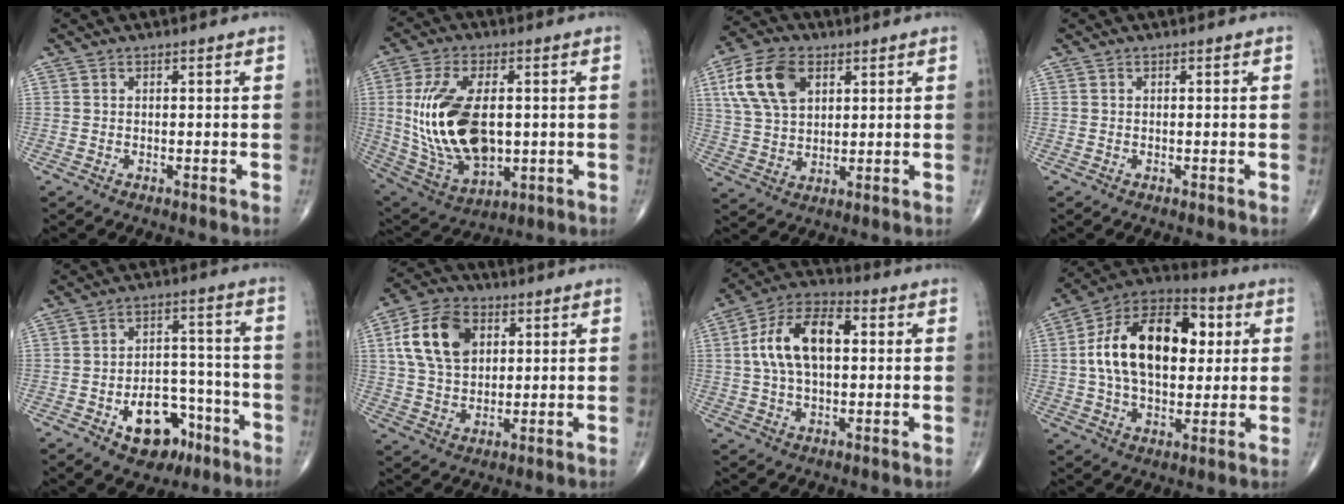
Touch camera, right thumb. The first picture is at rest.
{"total": 19.8, "force": [0.7, 10.9, 16.5], "torque": [-0.322, -0.014, 0.031]}
{"total": 12.5, "force": [4.7, 7.7, 8.7], "torque": [-0.157, -0.002, 0.091]}
{"total": 0.0}
{"total": 12.0, "force": [-5.9, 7.7, 7.1], "torque": [-0.061, 0.051, -0.081]}
{"total": 14.3, "force": [3.6, 10.9, 8.6], "torque": [-0.129, 0.005, 0.057]}
{"total": 14.2, "force": [2.1, 7.9, 11.6], "torque": [-0.209, 0.028, 0.030]}
{"total": 22.1, "force": [3.6, 13.2, 17.4], "torque": [-0.264, 0.018, 0.053]}